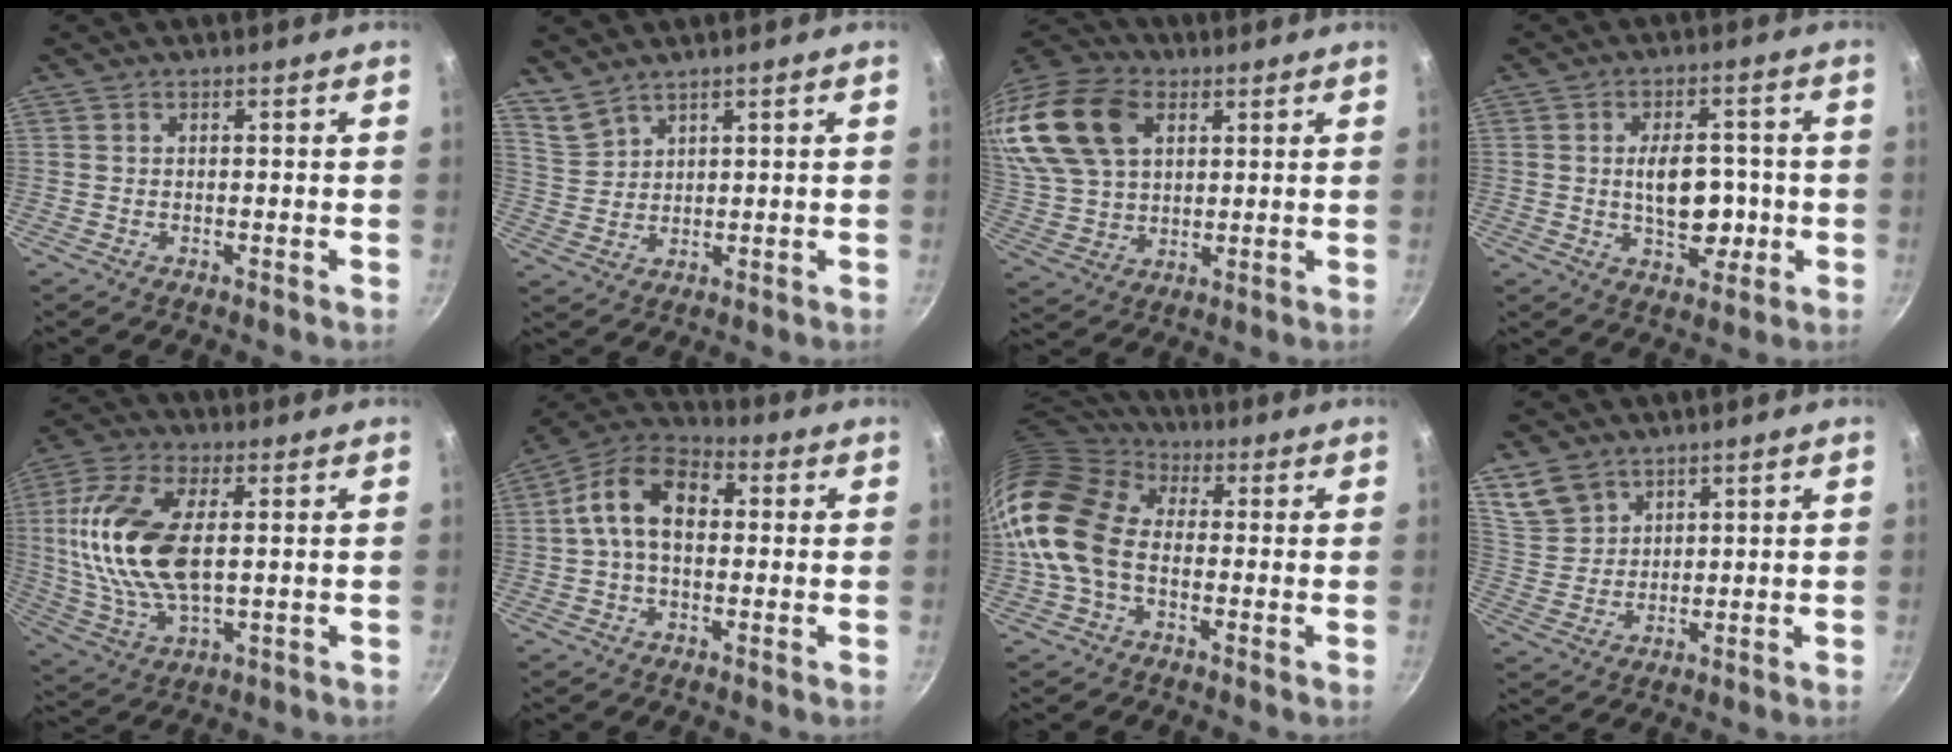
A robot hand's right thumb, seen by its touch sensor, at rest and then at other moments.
{"total": 4.3, "force": [3.9, 1.5, 1.1], "torque": [-0.020, -0.015, 0.089]}
{"total": 22.6, "force": [7.9, 15.2, 14.7], "torque": [-0.305, 0.011, 0.149]}
{"total": 10.3, "force": [-0.7, 6.2, 8.1], "torque": [-0.086, 0.006, -0.006]}
{"total": 18.6, "force": [2.4, 9.3, 16.0], "torque": [-0.321, 0.002, 0.043]}
{"total": 12.2, "force": [1.5, 8.0, 9.1], "torque": [-0.132, 0.030, 0.004]}
{"total": 16.7, "force": [-1.2, 12.0, 11.6], "torque": [-0.210, 0.034, -0.040]}
{"total": 7.3, "force": [5.0, 4.9, 2.3], "torque": [-0.023, -0.014, 0.108]}